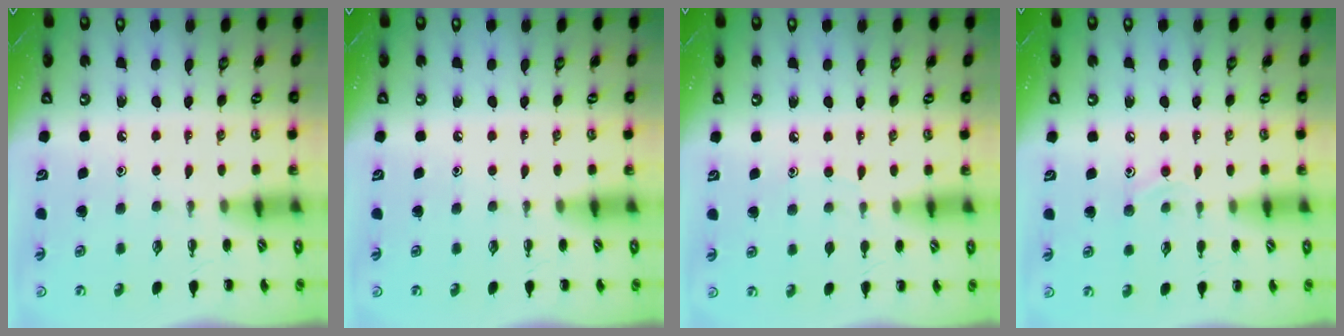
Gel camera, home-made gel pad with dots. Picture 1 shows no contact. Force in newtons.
{"total": 0.0}
{"total": 4.9, "press": 4.6, "slide": 1.7}
{"total": 6.5, "press": 6.2, "slide": 1.9}